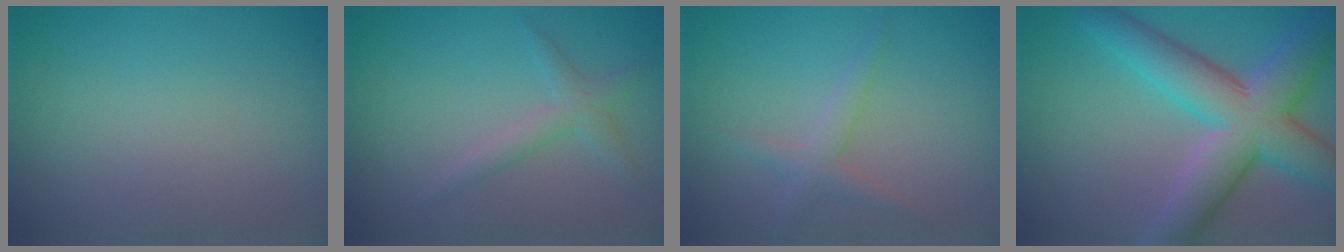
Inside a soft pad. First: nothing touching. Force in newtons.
{"total": 1.8, "press": 1.8, "slide": 0.1}
{"total": 1.8, "press": 1.8, "slide": 0.1}
{"total": 8.8, "press": 8.8, "slide": 0.4}